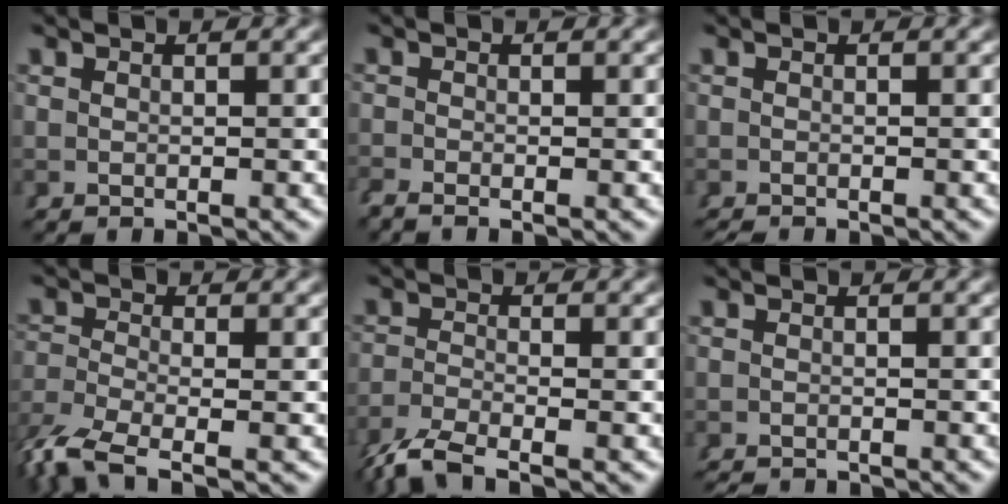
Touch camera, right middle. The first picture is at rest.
{"total": 1.2, "force": [-1.1, -0.3, 0.4], "torque": [-0.001, -0.003, -0.021]}
{"total": 1.0, "force": [-1.0, -0.2, 0.0], "torque": [0.003, -0.008, -0.015]}
{"total": 4.3, "force": [-3.0, 1.2, 2.8], "torque": [-0.072, -0.025, -0.039]}
{"total": 4.5, "force": [-3.8, 0.7, 2.3], "torque": [-0.048, -0.011, -0.059]}
{"total": 1.4, "force": [-1.3, -0.3, -0.2], "torque": [0.009, -0.010, -0.021]}